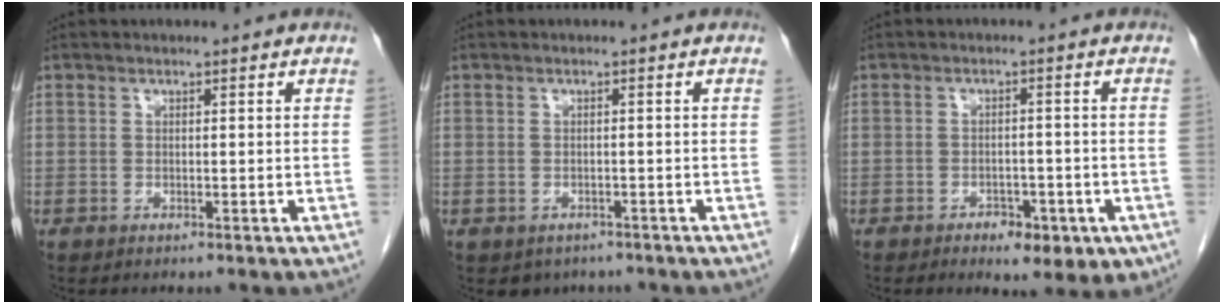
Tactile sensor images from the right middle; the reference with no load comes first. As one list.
[{"total": 3.2, "force": [-2.4, 2.0, 0.5], "torque": [-0.003, 0.004, -0.030]}, {"total": 6.3, "force": [-3.2, 3.2, 4.3], "torque": [-0.049, 0.006, -0.035]}]